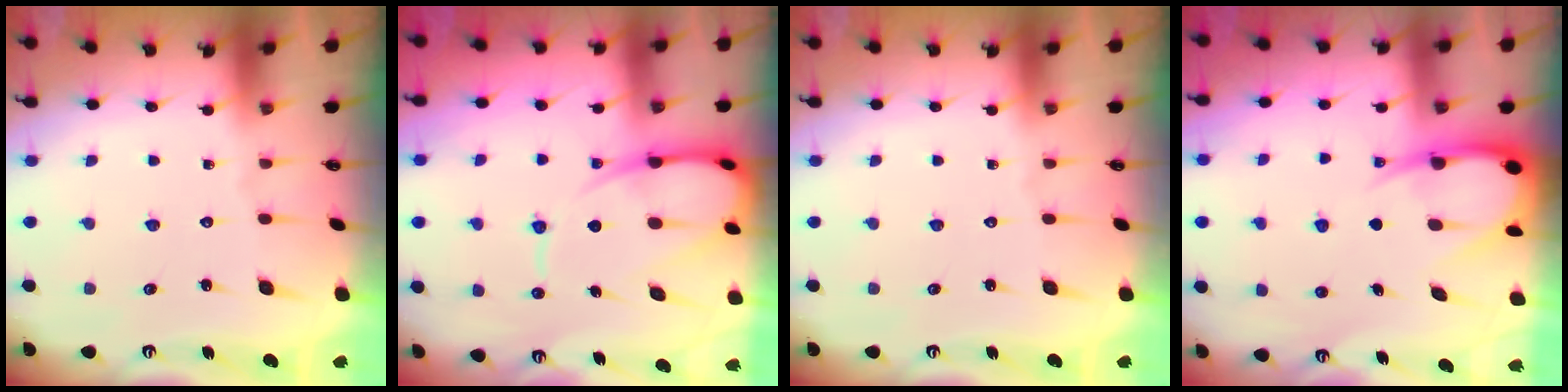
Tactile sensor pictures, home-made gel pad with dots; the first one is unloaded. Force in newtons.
{"total": 12.7, "press": 12.6, "slide": 1.3}
{"total": 0.0}
{"total": 9.2, "press": 9.2, "slide": 0.9}